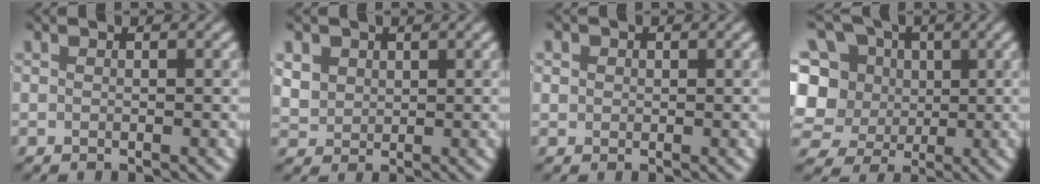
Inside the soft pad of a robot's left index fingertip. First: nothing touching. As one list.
[{"total": 2.9, "force": [1.3, 2.4, 1.0], "torque": [-0.039, 0.004, 0.039]}, {"total": 1.7, "force": [0.8, 1.4, 0.5], "torque": [0.001, 0.014, -0.003]}, {"total": 12.9, "force": [2.4, 11.4, 5.4], "torque": [-0.161, 0.034, 0.030]}]